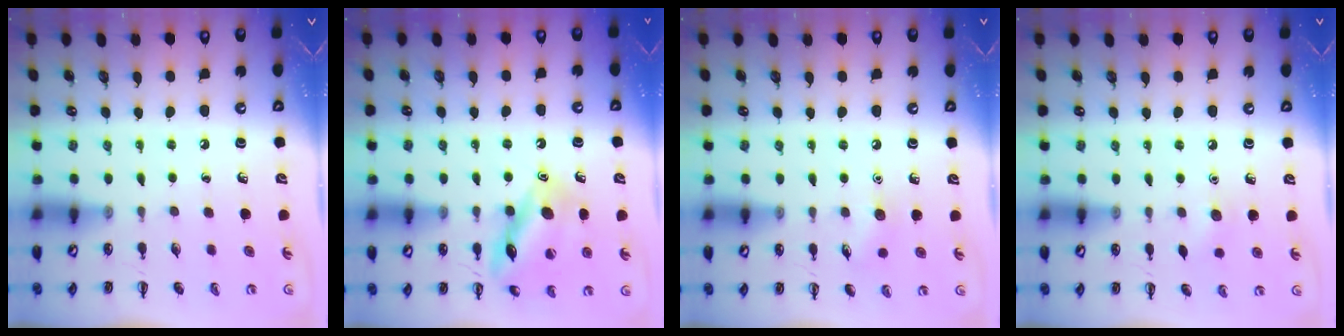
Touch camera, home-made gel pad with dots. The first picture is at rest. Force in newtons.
{"total": 13.4, "press": 13.3, "slide": 0.8}
{"total": 5.2, "press": 5.1, "slide": 1.3}
{"total": 4.6, "press": 4.4, "slide": 1.3}